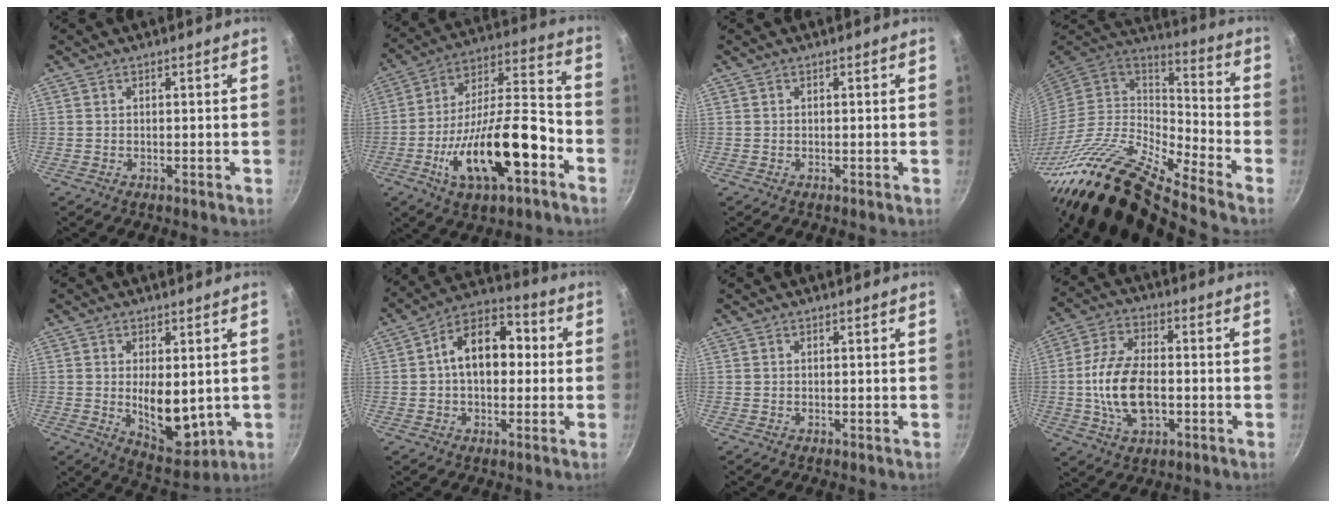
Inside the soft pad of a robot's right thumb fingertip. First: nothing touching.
{"total": 21.8, "force": [-8.2, 8.5, 18.3], "torque": [-0.291, 0.053, -0.139]}
{"total": 0.0}
{"total": 25.6, "force": [-18.6, 6.5, 16.4], "torque": [-0.246, 0.062, -0.360]}
{"total": 10.8, "force": [0.0, 5.8, 9.1], "torque": [-0.115, -0.026, 0.020]}
{"total": 13.6, "force": [1.1, 9.1, 10.1], "torque": [-0.110, 0.038, -0.001]}
{"total": 0.0}
{"total": 13.3, "force": [-1.9, 7.5, 10.8], "torque": [-0.199, 0.023, -0.040]}